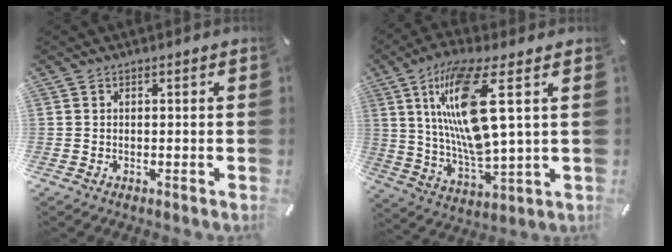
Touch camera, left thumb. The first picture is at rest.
{"total": 18.6, "force": [6.2, 4.7, 16.9], "torque": [-0.356, -0.022, 0.087]}